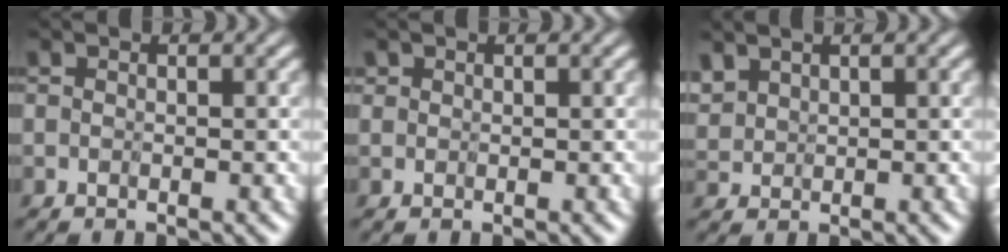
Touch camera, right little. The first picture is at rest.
{"total": 1.4, "force": [0.9, 1.0, 0.2], "torque": [-0.012, 0.005, -0.001]}
{"total": 1.5, "force": [1.3, 0.6, 0.4], "torque": [-0.047, -0.008, 0.035]}